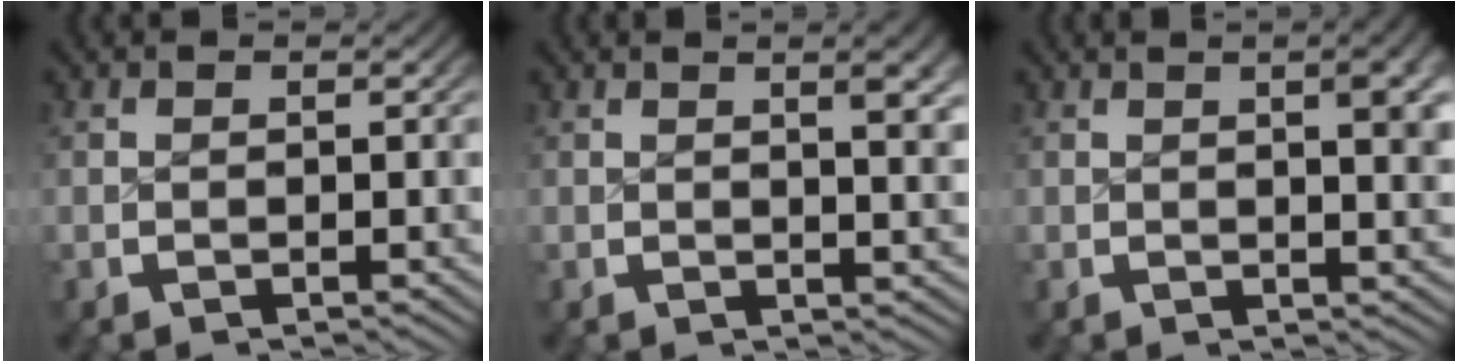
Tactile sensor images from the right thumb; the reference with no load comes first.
{"total": 3.0, "force": [1.0, 0.7, 2.7], "torque": [-0.031, -0.003, 0.017]}
{"total": 4.0, "force": [1.1, 1.2, 3.7], "torque": [-0.037, 0.001, 0.018]}